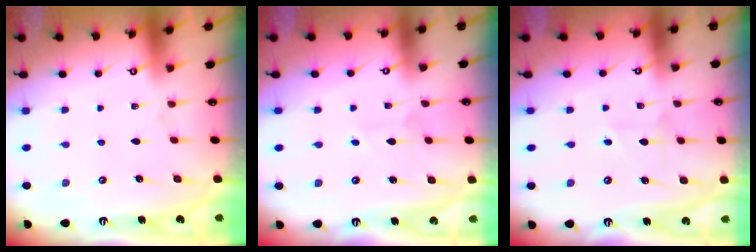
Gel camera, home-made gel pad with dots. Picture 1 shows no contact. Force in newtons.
{"total": 2.1, "press": 2.1, "slide": 0.2}
{"total": 3.4, "press": 3.2, "slide": 1.1}